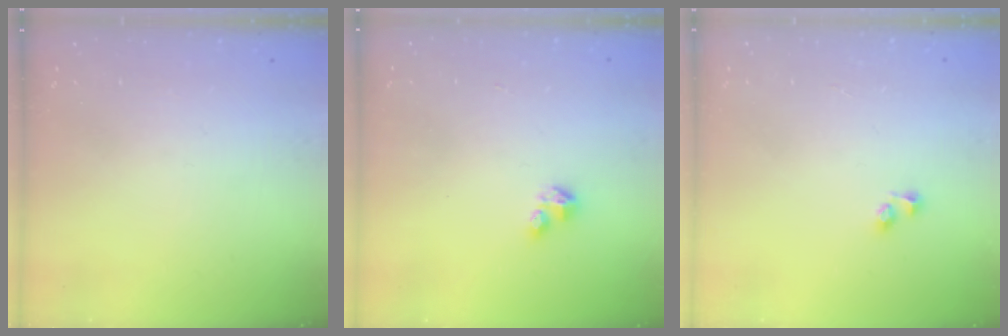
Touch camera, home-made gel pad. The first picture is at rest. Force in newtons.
{"total": 2.9, "press": 2.8, "slide": 0.6}
{"total": 2.6, "press": 2.3, "slide": 1.2}